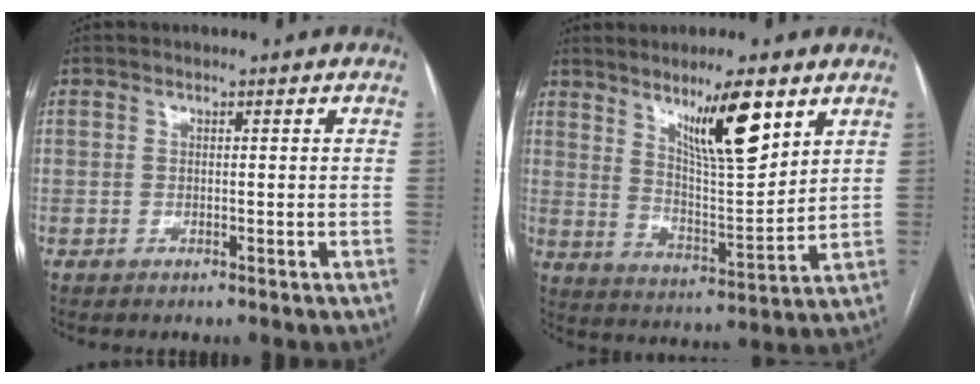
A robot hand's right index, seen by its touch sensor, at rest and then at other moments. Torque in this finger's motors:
{"motor_torque": [1.08, 1.06, 0.26, 0.12]}